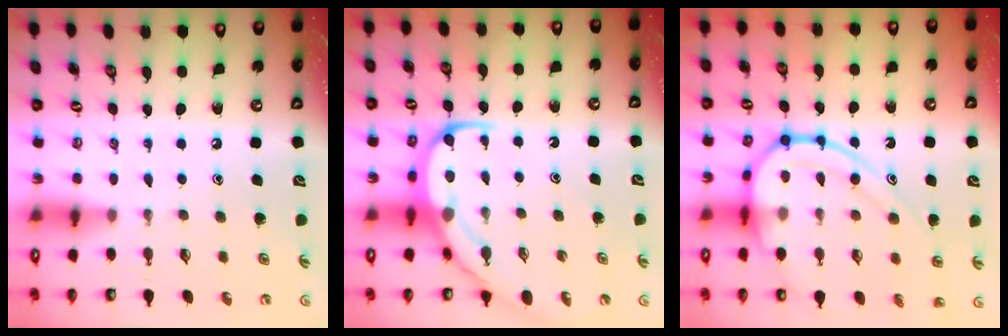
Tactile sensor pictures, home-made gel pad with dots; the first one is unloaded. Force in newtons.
{"total": 10.1, "press": 10.0, "slide": 1.2}
{"total": 16.1, "press": 16.0, "slide": 1.3}